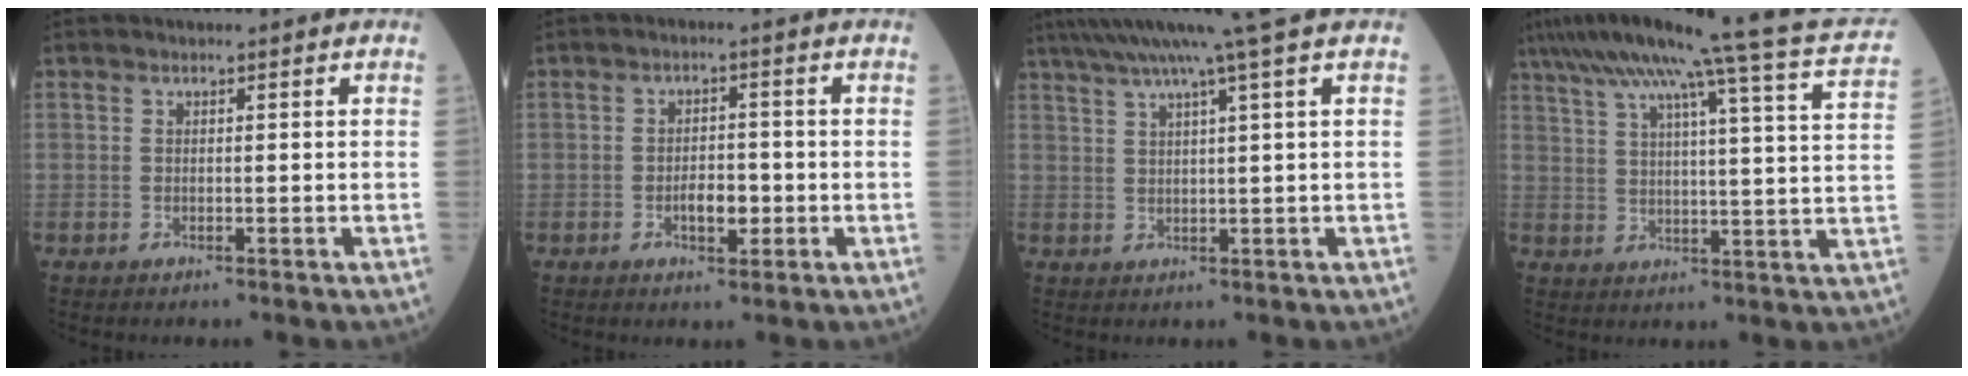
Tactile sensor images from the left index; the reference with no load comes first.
{"total": 3.7, "force": [-1.1, 1.7, 3.1], "torque": [-0.054, 0.003, -0.016]}
{"total": 9.2, "force": [6.7, -2.3, 5.9], "torque": [-0.095, 0.022, 0.097]}
{"total": 24.1, "force": [19.4, -1.0, 14.2], "torque": [-0.236, -0.011, 0.248]}